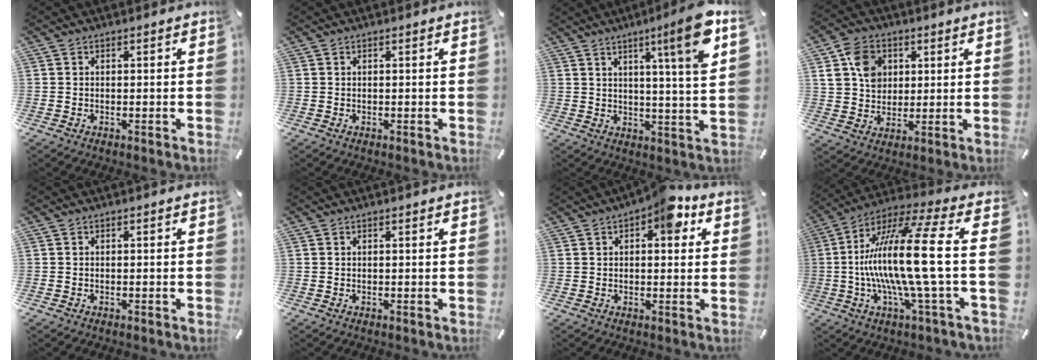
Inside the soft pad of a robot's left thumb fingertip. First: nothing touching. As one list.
[{"total": 0.0}, {"total": 13.0, "force": [6.9, 0.2, 11.1], "torque": [-0.167, -0.033, 0.096]}, {"total": 9.7, "force": [3.0, 8.2, 4.4], "torque": [-0.087, 0.009, 0.058]}, {"total": 0.0}, {"total": 0.0}, {"total": 9.2, "force": [3.9, 4.7, 6.9], "torque": [-0.076, -0.015, 0.058]}, {"total": 22.0, "force": [-0.2, 1.9, 21.9], "torque": [-0.461, -0.016, -0.021]}]